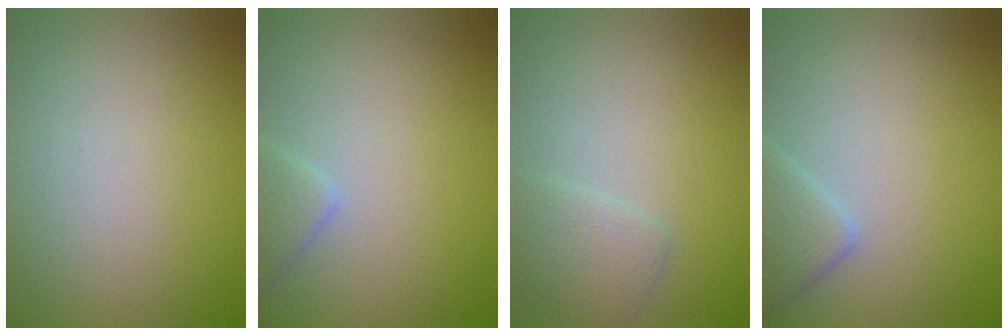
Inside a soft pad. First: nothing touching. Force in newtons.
{"total": 1.9, "press": 1.9, "slide": 0.1}
{"total": 1.9, "press": 1.9, "slide": 0.0}
{"total": 2.6, "press": 2.6, "slide": 0.2}